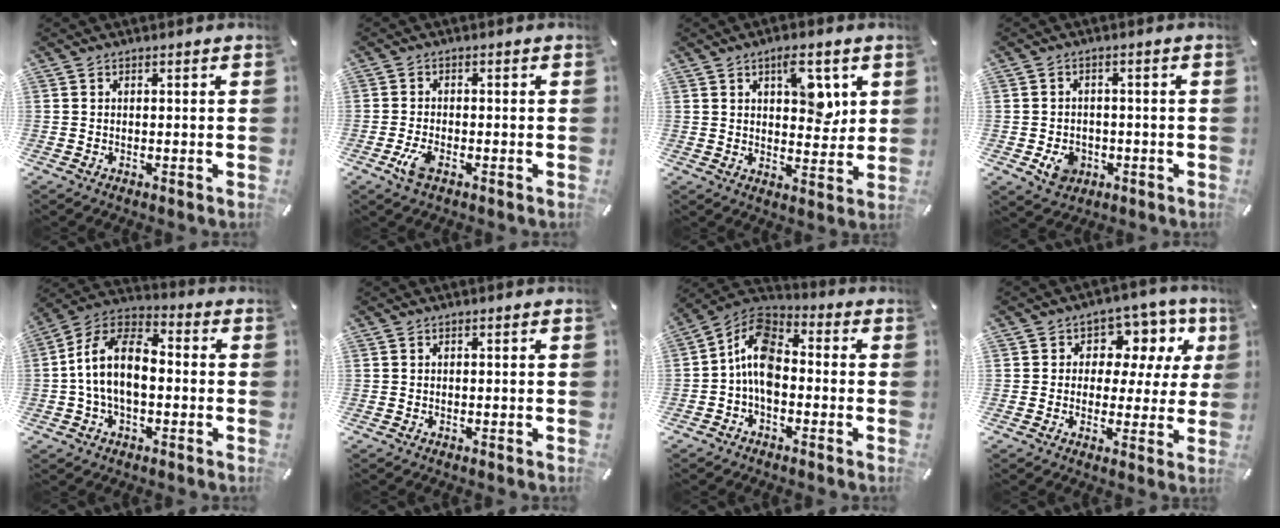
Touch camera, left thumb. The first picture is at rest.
{"total": 4.0, "force": [-1.9, 1.7, 3.1], "torque": [-0.075, 0.000, -0.040]}
{"total": 9.3, "force": [3.6, 5.0, 7.0], "torque": [-0.081, -0.015, 0.055]}
{"total": 5.6, "force": [-1.9, 4.7, 2.5], "torque": [-0.036, 0.003, -0.034]}
{"total": 12.7, "force": [-1.6, 7.9, 9.8], "torque": [-0.215, 0.012, -0.031]}
{"total": 0.0}
{"total": 10.5, "force": [-2.3, 6.8, 7.7], "torque": [-0.165, 0.008, -0.044]}
{"total": 9.3, "force": [2.8, 7.4, 5.0], "torque": [-0.067, -0.019, 0.050]}